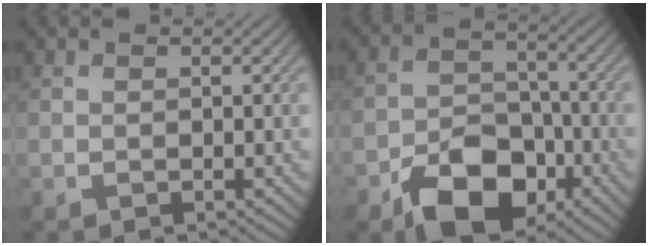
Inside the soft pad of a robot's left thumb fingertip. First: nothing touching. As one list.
[{"total": 10.5, "force": [-5.9, 6.4, 6.0], "torque": [-0.111, -0.013, -0.107]}]